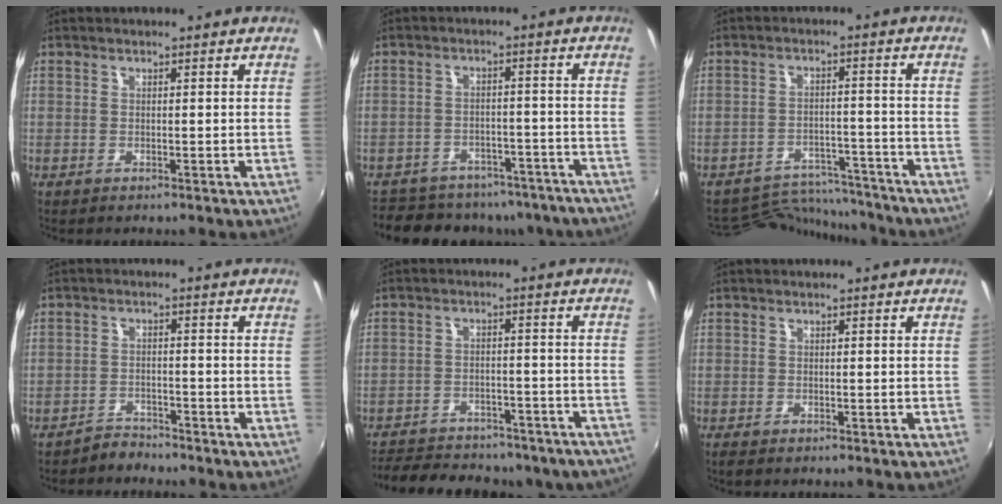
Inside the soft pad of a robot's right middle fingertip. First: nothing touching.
{"total": 20.1, "force": [-17.1, 8.1, 6.7], "torque": [-0.143, 0.012, -0.209]}
{"total": 12.6, "force": [-11.9, 3.5, 2.0], "torque": [-0.055, 0.026, -0.165]}
{"total": 3.0, "force": [-2.9, 0.8, -0.1], "torque": [-0.004, 0.007, -0.052]}
{"total": 23.3, "force": [-19.3, 9.0, 9.4], "torque": [-0.199, 0.004, -0.239]}
{"total": 1.1, "force": [-0.9, 0.4, 0.5], "torque": [-0.012, -0.007, -0.017]}